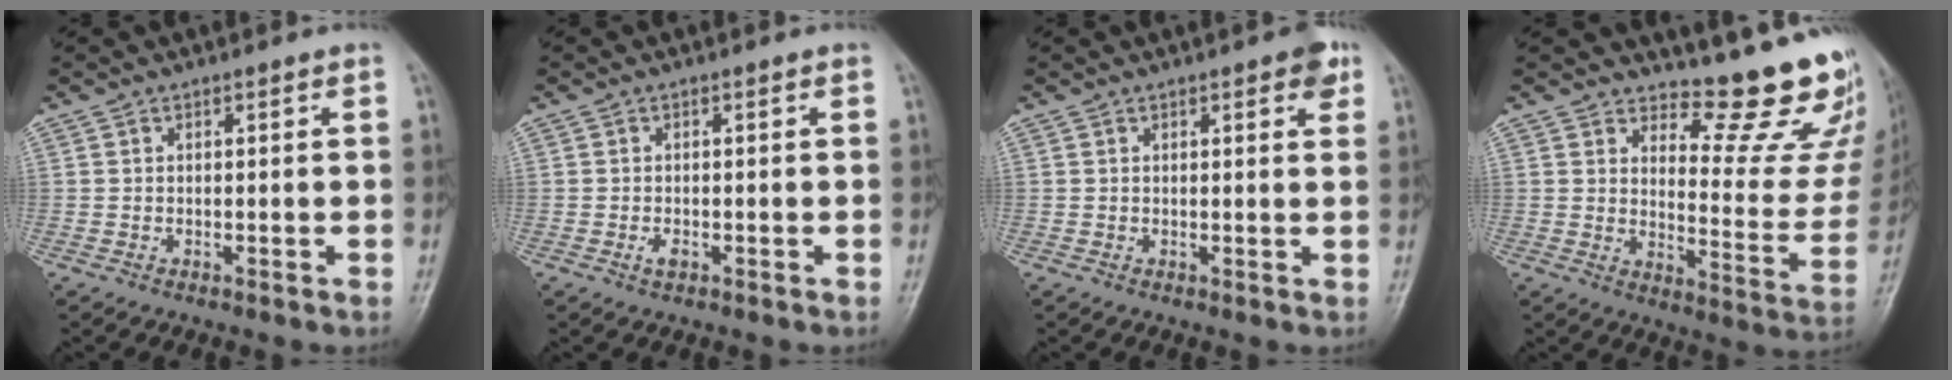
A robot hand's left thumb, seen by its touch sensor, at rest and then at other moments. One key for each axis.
{"total": 1.5, "fx": -0.5, "fy": 0.9, "fz": 1.0, "tx": -0.015, "ty": -0.001, "tz": -0.011}
{"total": 3.7, "fx": 1.9, "fy": 1.4, "fz": 2.8, "tx": -0.024, "ty": -0.004, "tz": 0.016}
{"total": 16.3, "fx": 14.4, "fy": 3.7, "fz": 6.8, "tx": -0.041, "ty": -0.166, "tz": 0.173}